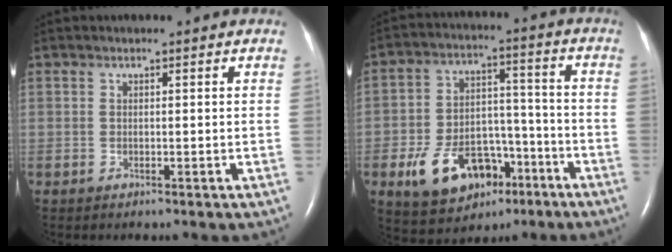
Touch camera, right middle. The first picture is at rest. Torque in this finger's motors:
{"motor_torque": [1.24, -0.90, 0.25, 0.15]}